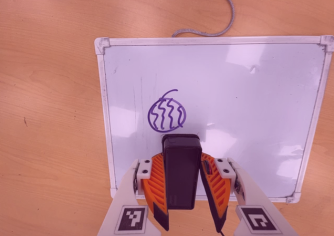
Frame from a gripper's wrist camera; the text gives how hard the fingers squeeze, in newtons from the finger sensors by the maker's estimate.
{"total": 6.2, "left": 4.8, "right": 7.7}